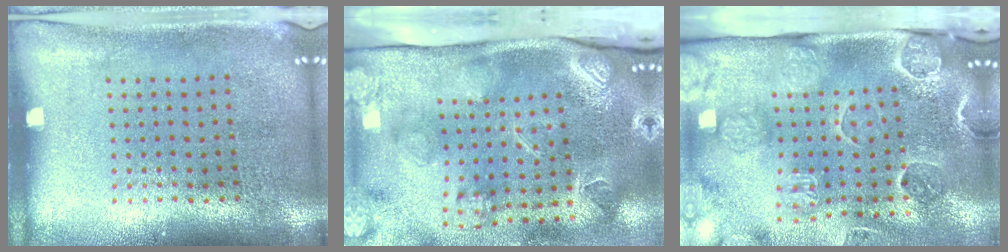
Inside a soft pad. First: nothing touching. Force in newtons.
{"total": 4.3, "press": 3.1, "slide": 3.0}
{"total": 3.4, "press": 3.2, "slide": 1.1}